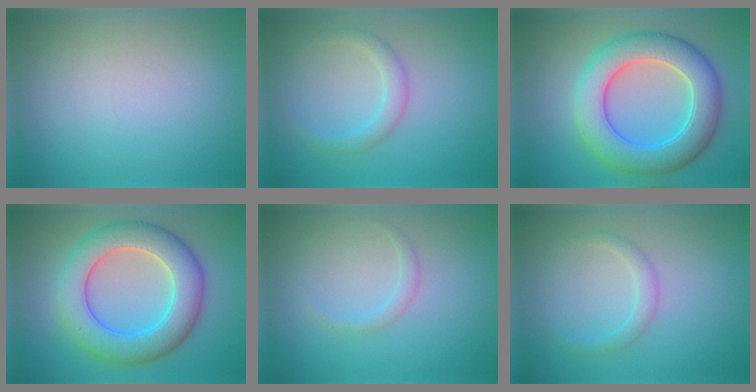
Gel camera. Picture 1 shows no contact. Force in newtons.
{"total": 1.9, "press": 1.9, "slide": 0.0}
{"total": 8.3, "press": 8.3, "slide": 0.4}
{"total": 7.9, "press": 7.9, "slide": 0.3}
{"total": 1.0, "press": 1.0, "slide": 0.1}
{"total": 1.4, "press": 1.4, "slide": 0.1}